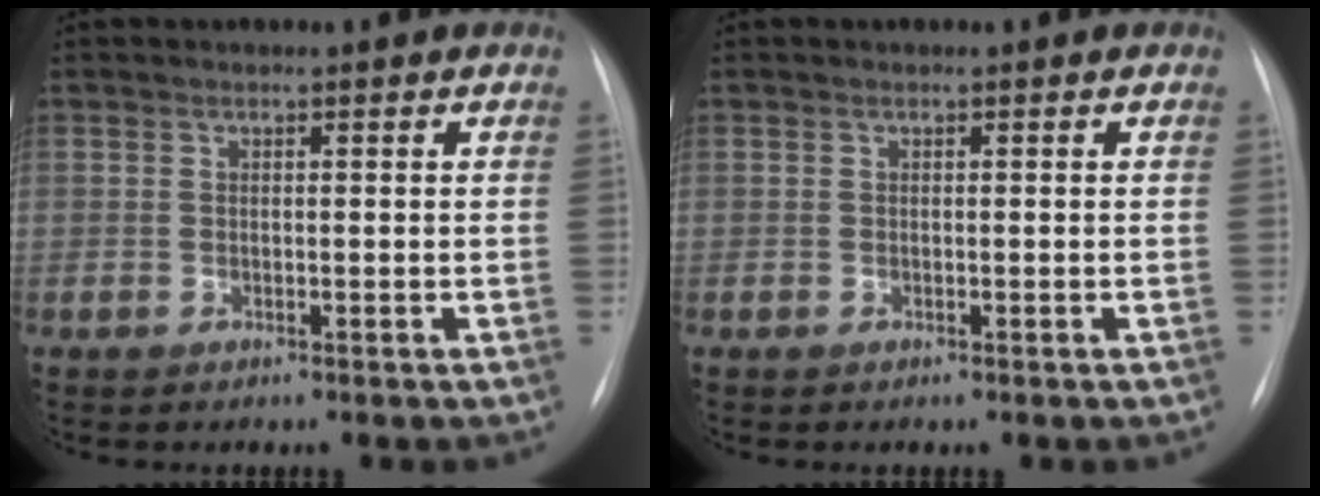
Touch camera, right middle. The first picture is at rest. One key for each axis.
{"total": 0.0}